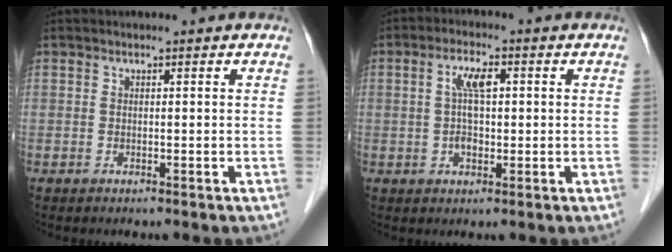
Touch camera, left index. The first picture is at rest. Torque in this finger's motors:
{"motor_torque": [0.04, 0.02, 0.23, 0.05]}